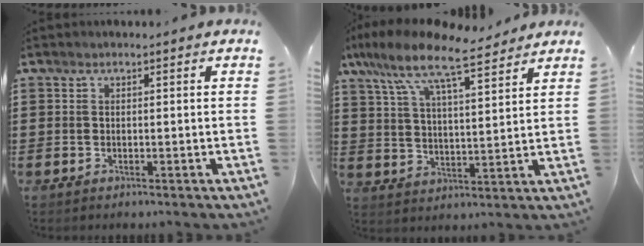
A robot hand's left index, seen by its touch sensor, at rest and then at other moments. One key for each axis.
{"total": 10.0, "fx": 8.1, "fy": 1.8, "fz": 5.6, "tx": -0.139, "ty": -0.034, "tz": 0.139}